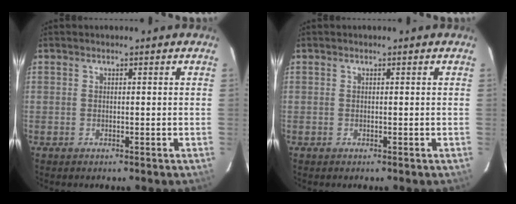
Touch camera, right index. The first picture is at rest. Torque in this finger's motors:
{"motor_torque": [0.01, -0.01, 0.01, 0.00]}